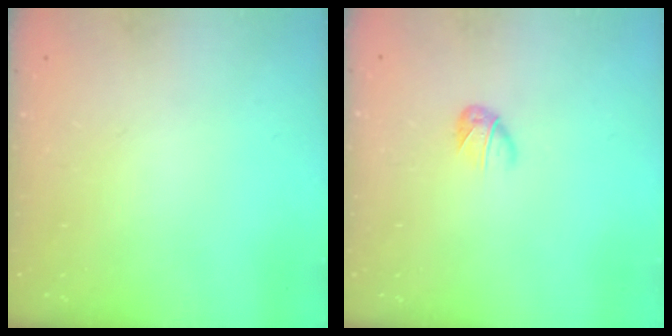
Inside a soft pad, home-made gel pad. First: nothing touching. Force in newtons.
{"total": 3.7, "press": 3.6, "slide": 1.0}